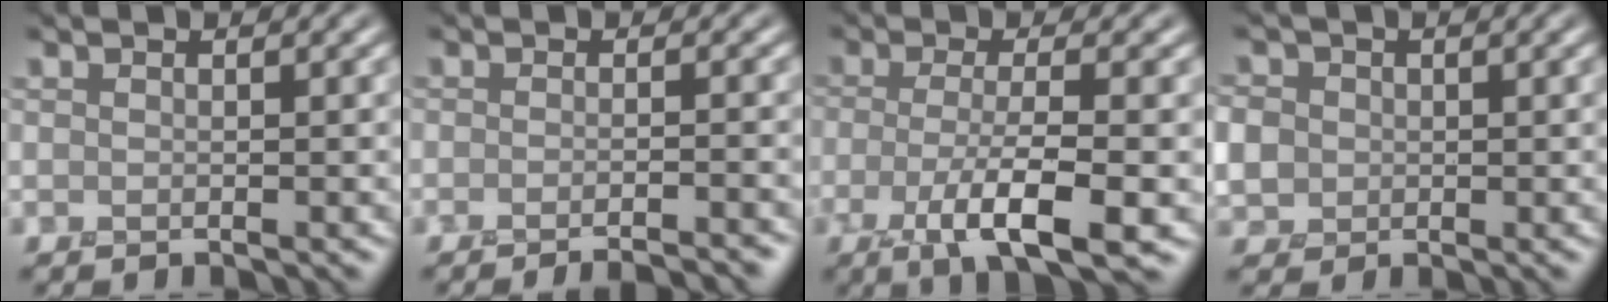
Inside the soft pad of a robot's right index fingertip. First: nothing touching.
{"total": 4.0, "force": [-3.4, 0.9, 1.9], "torque": [0.002, 0.004, -0.039]}
{"total": 5.3, "force": [-1.8, 1.3, 4.9], "torque": [-0.085, 0.000, -0.036]}
{"total": 3.4, "force": [0.7, 3.2, 0.6], "torque": [-0.025, 0.021, 0.005]}